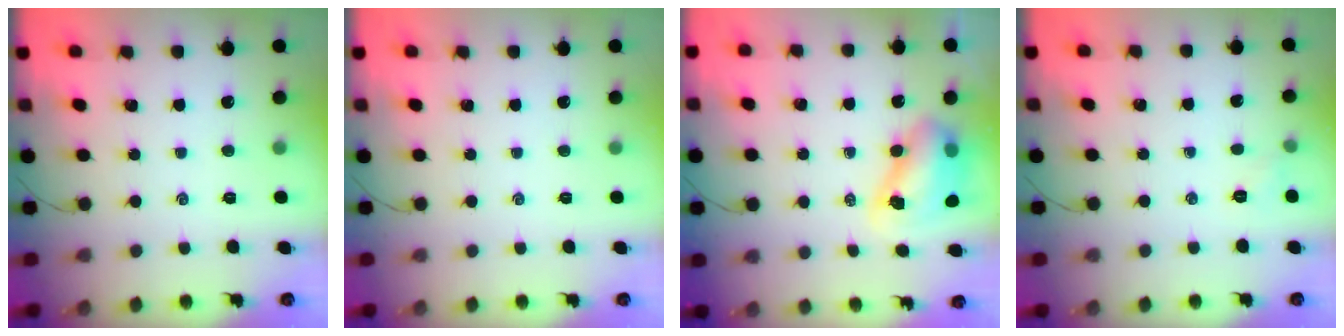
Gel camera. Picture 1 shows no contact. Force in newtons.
{"total": 0.0}
{"total": 8.9, "press": 8.6, "slide": 2.2}
{"total": 3.6, "press": 3.4, "slide": 1.1}